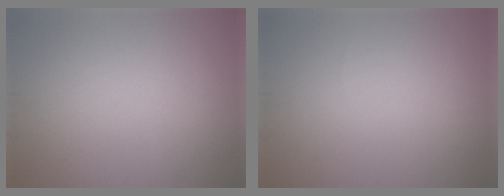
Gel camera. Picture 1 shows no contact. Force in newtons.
{"total": 0.0}